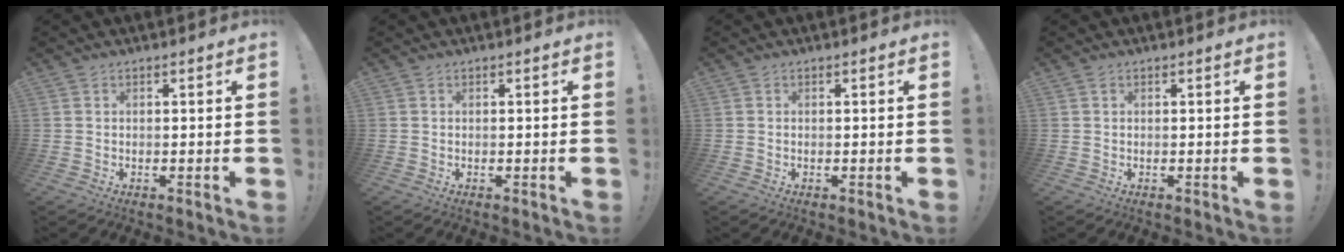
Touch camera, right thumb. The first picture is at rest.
{"total": 0.0}
{"total": 0.0}
{"total": 0.0}